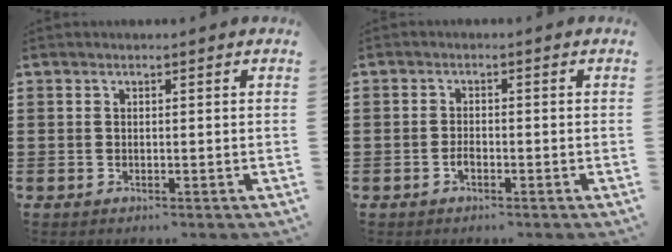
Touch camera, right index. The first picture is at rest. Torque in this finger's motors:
{"motor_torque": [2.14, 0.00, 0.27, -0.07]}